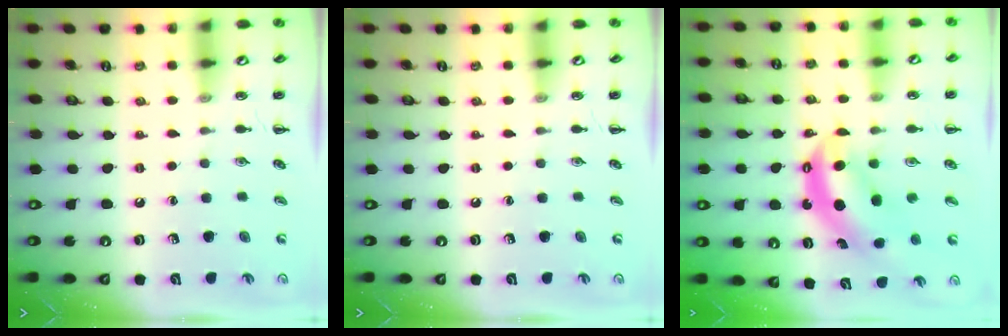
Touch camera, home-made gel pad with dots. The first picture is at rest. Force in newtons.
{"total": 0.0}
{"total": 7.7, "press": 7.6, "slide": 1.5}